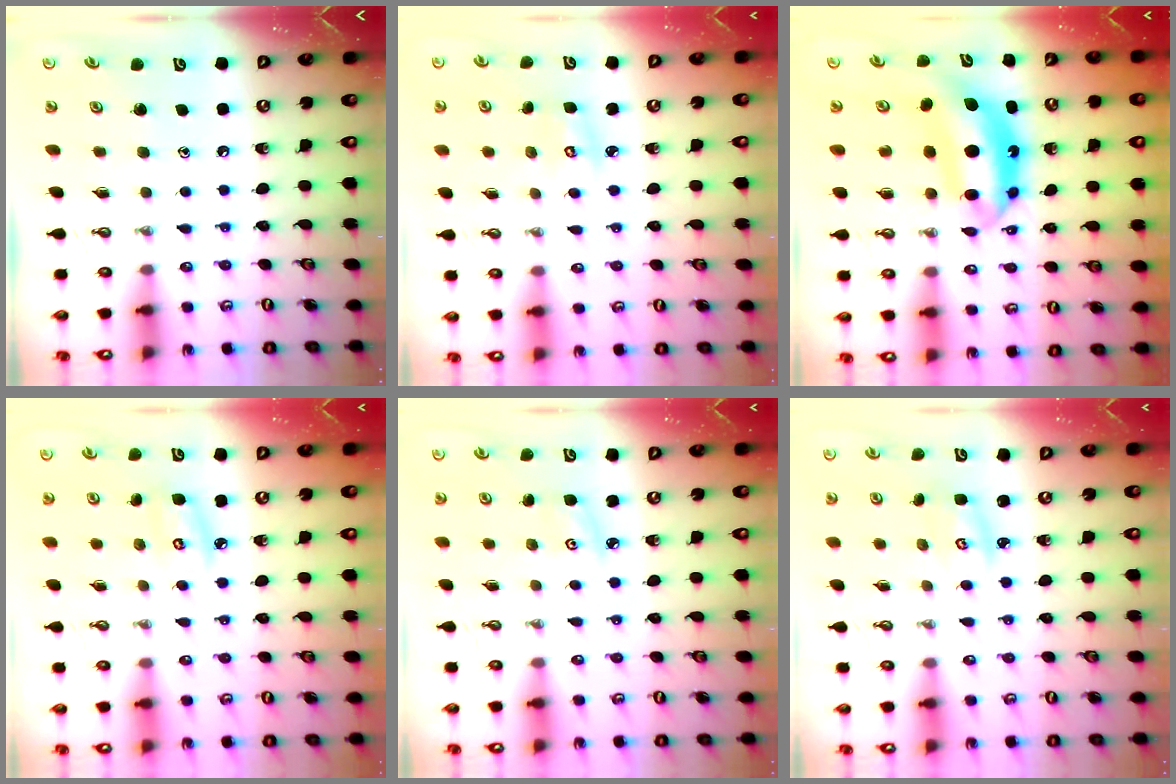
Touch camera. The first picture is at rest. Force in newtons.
{"total": 2.9, "press": 2.9, "slide": 0.2}
{"total": 8.0, "press": 8.0, "slide": 0.6}
{"total": 6.5, "press": 6.5, "slide": 0.6}
{"total": 3.6, "press": 3.6, "slide": 0.5}
{"total": 2.9, "press": 2.9, "slide": 0.3}